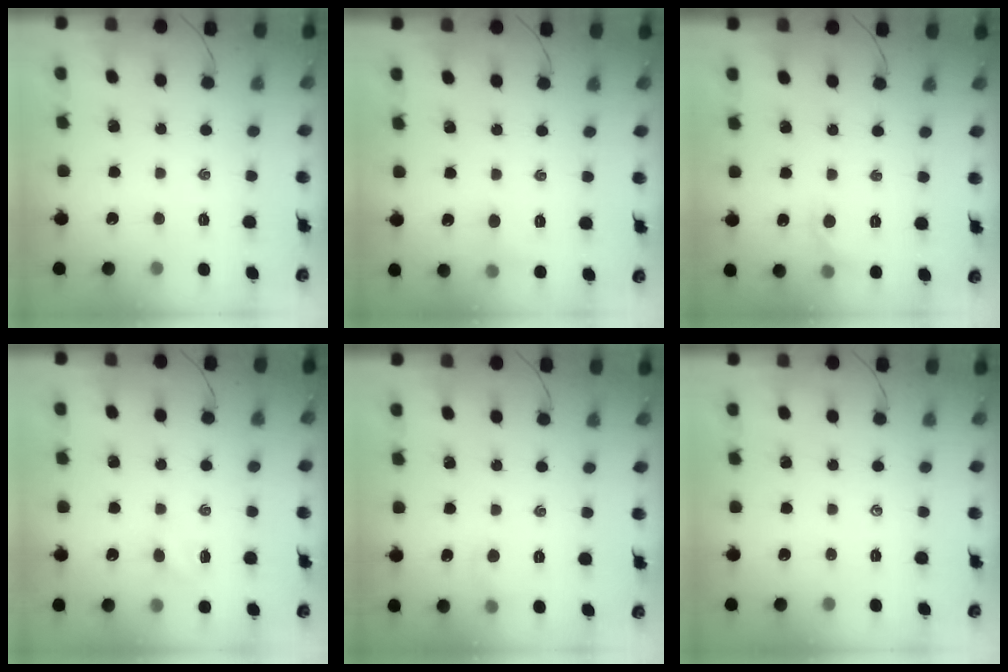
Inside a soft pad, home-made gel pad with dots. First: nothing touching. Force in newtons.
{"total": 4.2, "press": 4.0, "slide": 1.2}
{"total": 6.0, "press": 5.9, "slide": 1.3}
{"total": 3.6, "press": 3.4, "slide": 1.1}
{"total": 4.5, "press": 4.2, "slide": 1.6}
{"total": 0.0}